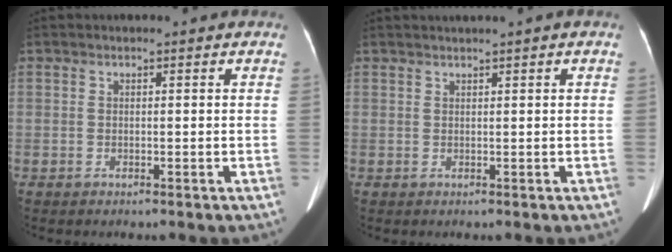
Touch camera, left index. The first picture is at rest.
{"total": 1.7, "force": [1.3, -0.5, 1.0], "torque": [-0.017, 0.014, 0.027]}